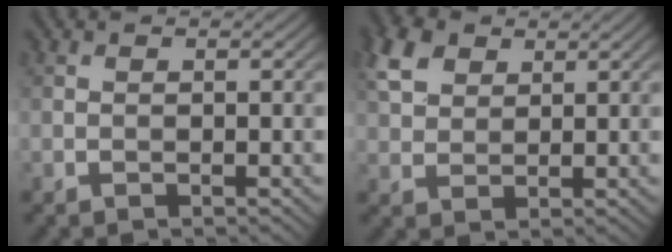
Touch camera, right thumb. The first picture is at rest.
{"total": 5.6, "force": [2.8, 3.7, 3.0], "torque": [-0.082, 0.012, 0.057]}